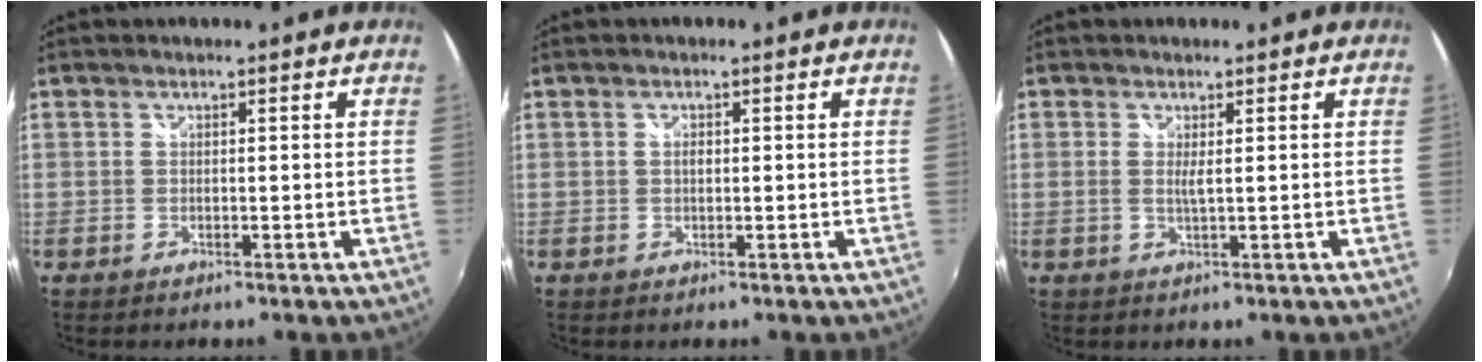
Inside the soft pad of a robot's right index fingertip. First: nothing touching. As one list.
[{"total": 0.9, "force": [0.1, 0.6, 0.7], "torque": [-0.012, 0.002, -0.001]}, {"total": 1.5, "force": [0.3, -0.1, 1.5], "torque": [-0.028, -0.004, 0.002]}]